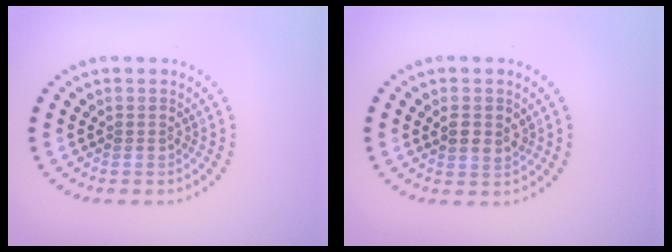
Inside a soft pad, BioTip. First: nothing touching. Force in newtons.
{"total": 2.1, "press": 2.0, "slide": 0.6}